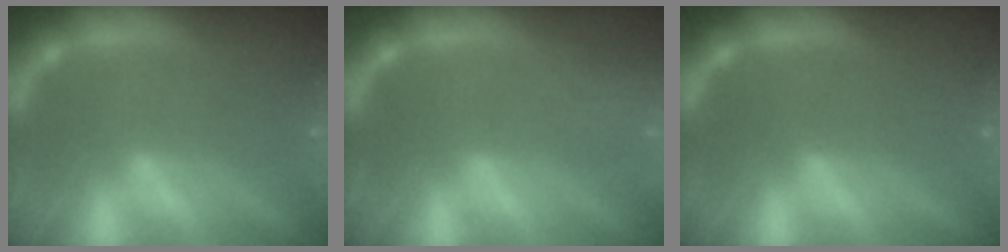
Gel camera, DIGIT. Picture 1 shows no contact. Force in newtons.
{"total": 1.9}
{"total": 0.0}